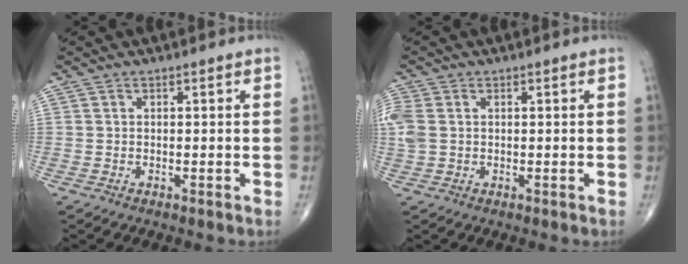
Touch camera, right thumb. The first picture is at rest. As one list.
[{"total": 4.7, "force": [0.5, 3.4, 3.2], "torque": [-0.106, 0.010, 0.013]}]